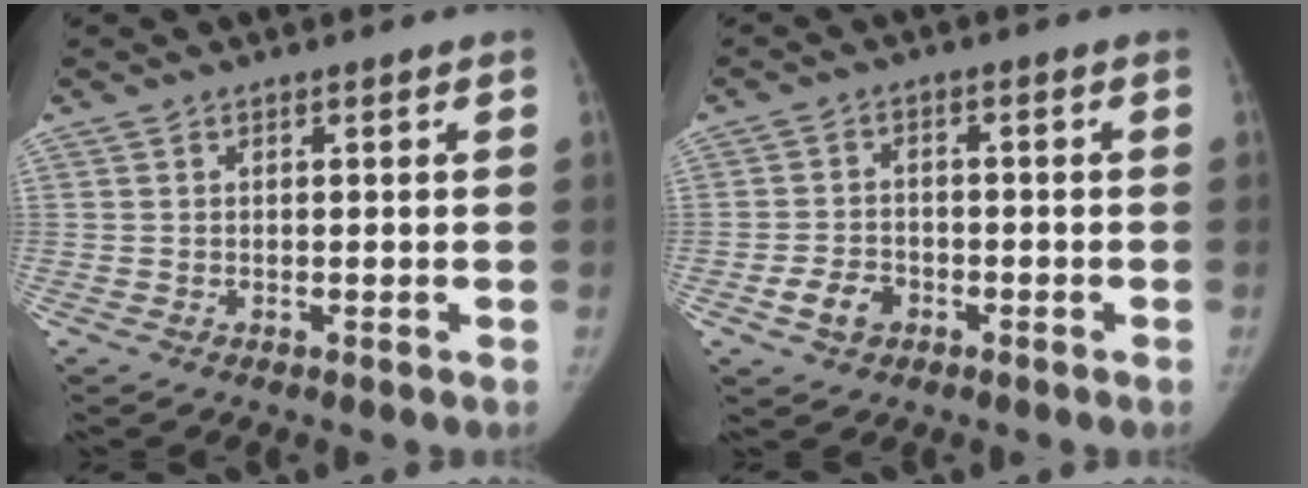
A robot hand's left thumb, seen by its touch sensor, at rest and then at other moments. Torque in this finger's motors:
{"motor_torque": [-0.64, 0.58, 0.36, -0.22, 0.02]}